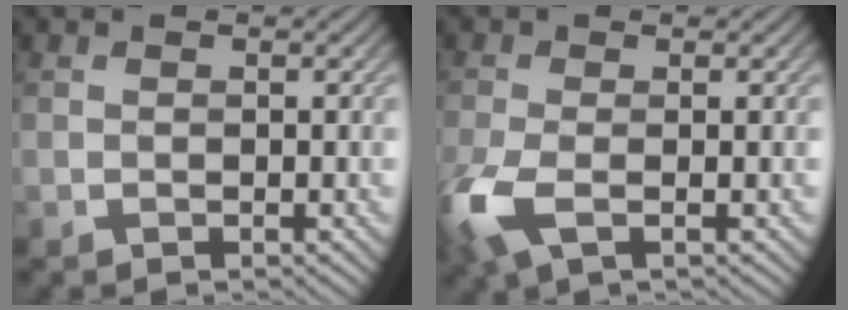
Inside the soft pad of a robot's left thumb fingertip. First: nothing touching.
{"total": 5.6, "force": [-2.0, 2.4, 4.6], "torque": [-0.126, -0.014, -0.045]}